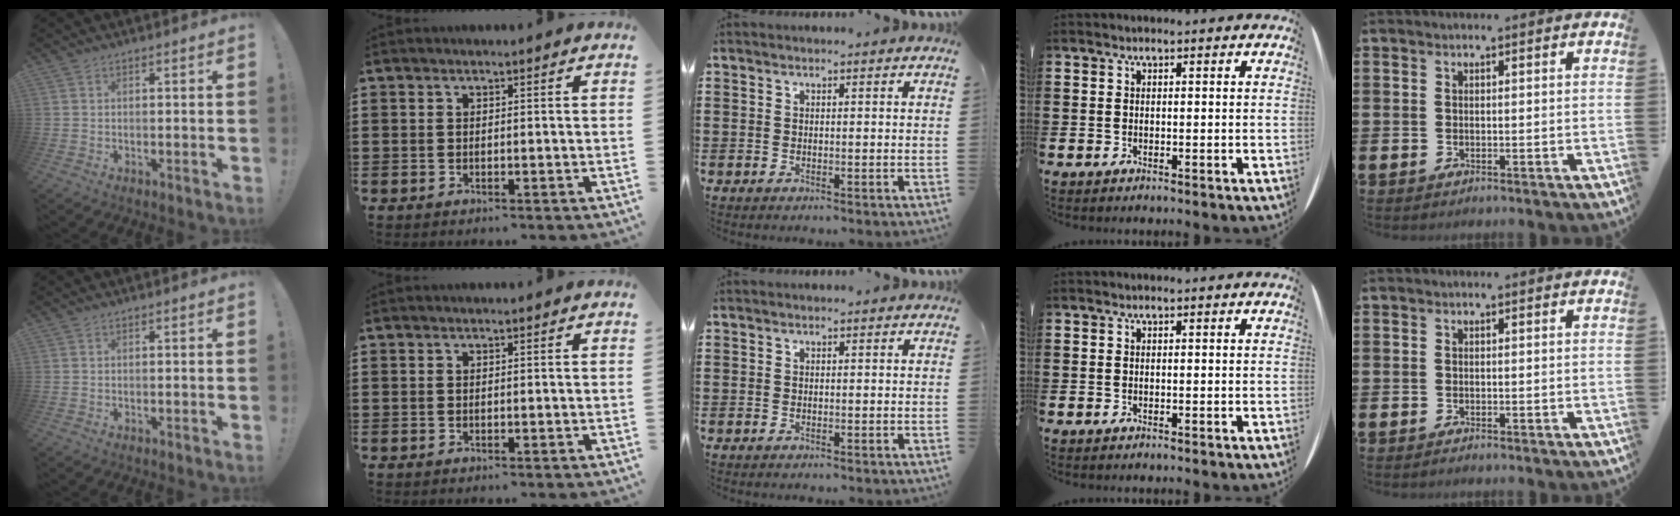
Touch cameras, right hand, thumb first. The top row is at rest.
{}